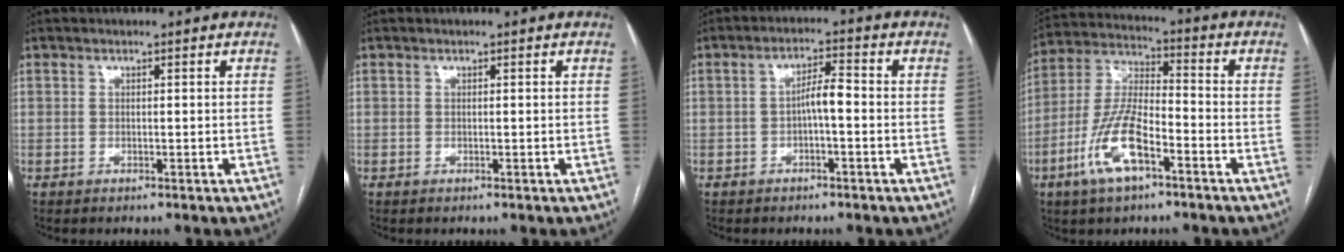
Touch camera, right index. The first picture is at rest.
{"total": 0.0}
{"total": 3.6, "force": [-0.7, 0.7, 3.5], "torque": [-0.058, 0.013, -0.010]}
{"total": 12.0, "force": [-5.5, 3.4, 10.0], "torque": [-0.216, 0.001, -0.106]}